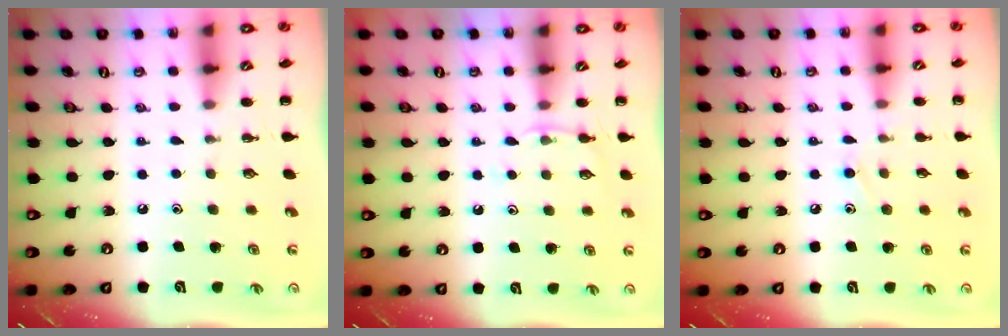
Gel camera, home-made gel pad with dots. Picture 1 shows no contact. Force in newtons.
{"total": 4.9, "press": 4.6, "slide": 1.5}
{"total": 8.1, "press": 7.7, "slide": 2.6}